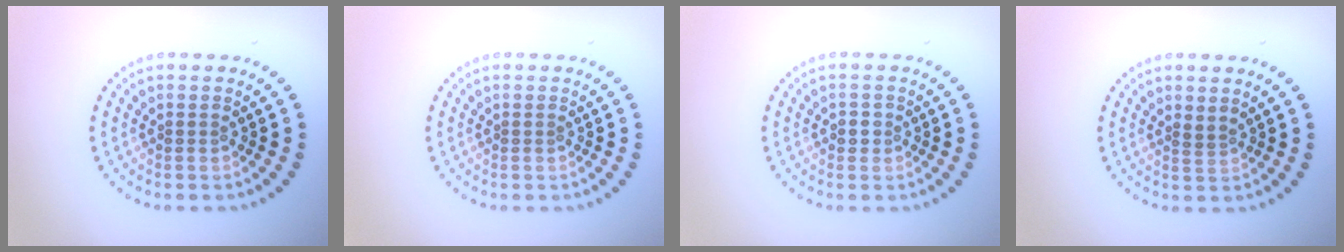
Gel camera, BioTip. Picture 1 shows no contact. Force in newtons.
{"total": 0.0}
{"total": 1.1, "press": 1.0, "slide": 0.5}
{"total": 0.8, "press": 0.4, "slide": 0.7}